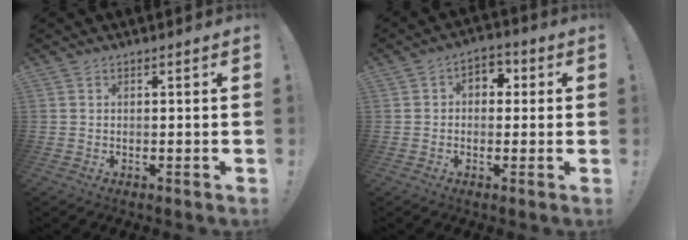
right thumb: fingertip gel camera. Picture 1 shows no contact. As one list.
[{"total": 4.9, "force": [-0.1, 4.1, 2.6], "torque": [-0.043, 0.018, -0.001]}]